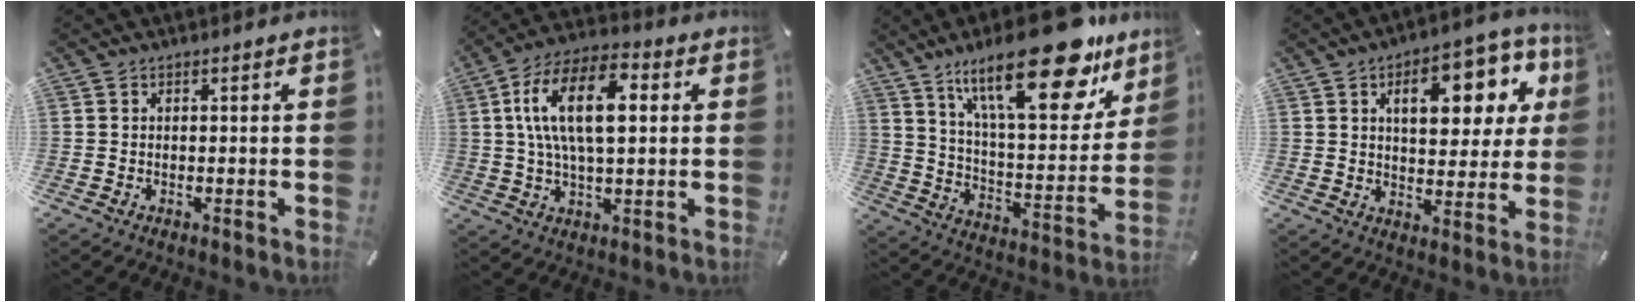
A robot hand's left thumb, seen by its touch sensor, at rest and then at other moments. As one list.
[{"total": 15.3, "force": [3.2, 7.7, 12.8], "torque": [-0.257, 0.004, 0.051]}, {"total": 26.9, "force": [17.7, 9.8, 17.7], "torque": [-0.267, -0.111, 0.294]}, {"total": 16.1, "force": [6.4, 8.7, 11.9], "torque": [-0.157, -0.016, 0.099]}]